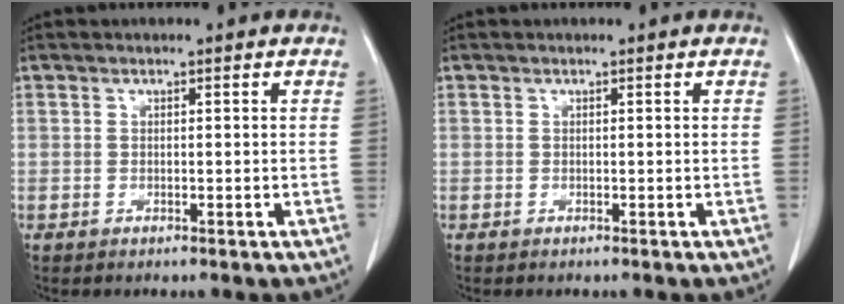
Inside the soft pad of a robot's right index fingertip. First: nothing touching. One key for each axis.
{"total": 0.0}